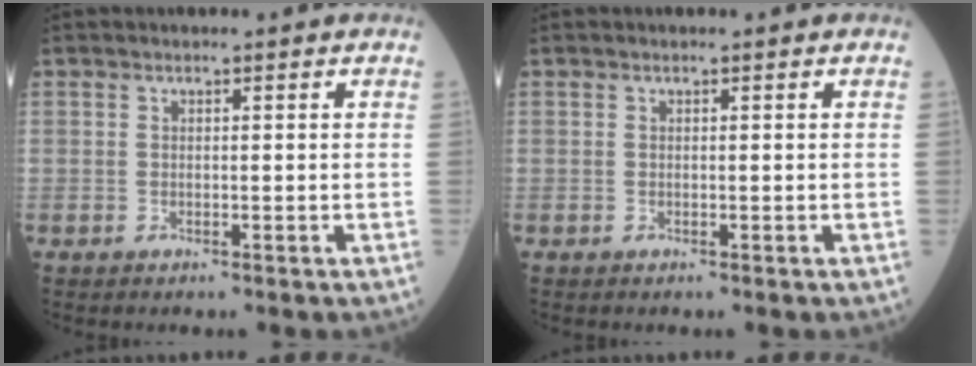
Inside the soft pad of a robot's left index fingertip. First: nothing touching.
{"total": 0.0}